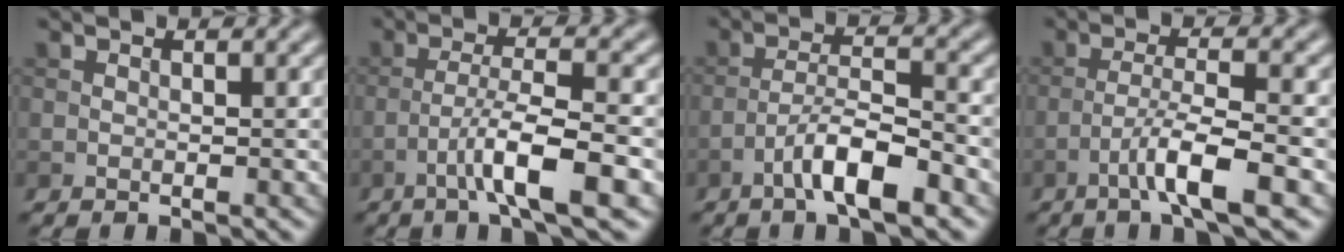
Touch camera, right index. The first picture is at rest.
{"total": 6.6, "force": [-2.9, 0.9, 5.9], "torque": [-0.098, 0.012, -0.055]}
{"total": 5.6, "force": [-3.2, 1.2, 4.5], "torque": [-0.075, 0.013, -0.060]}
{"total": 5.6, "force": [-2.7, 0.7, 4.8], "torque": [-0.080, 0.010, -0.053]}